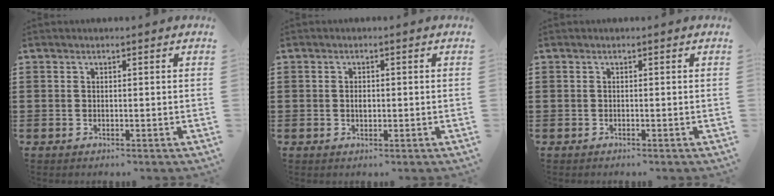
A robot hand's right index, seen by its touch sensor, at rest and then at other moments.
{"total": 1.5, "force": [-0.1, 0.8, 1.2], "torque": [-0.025, 0.003, -0.002]}
{"total": 0.0}